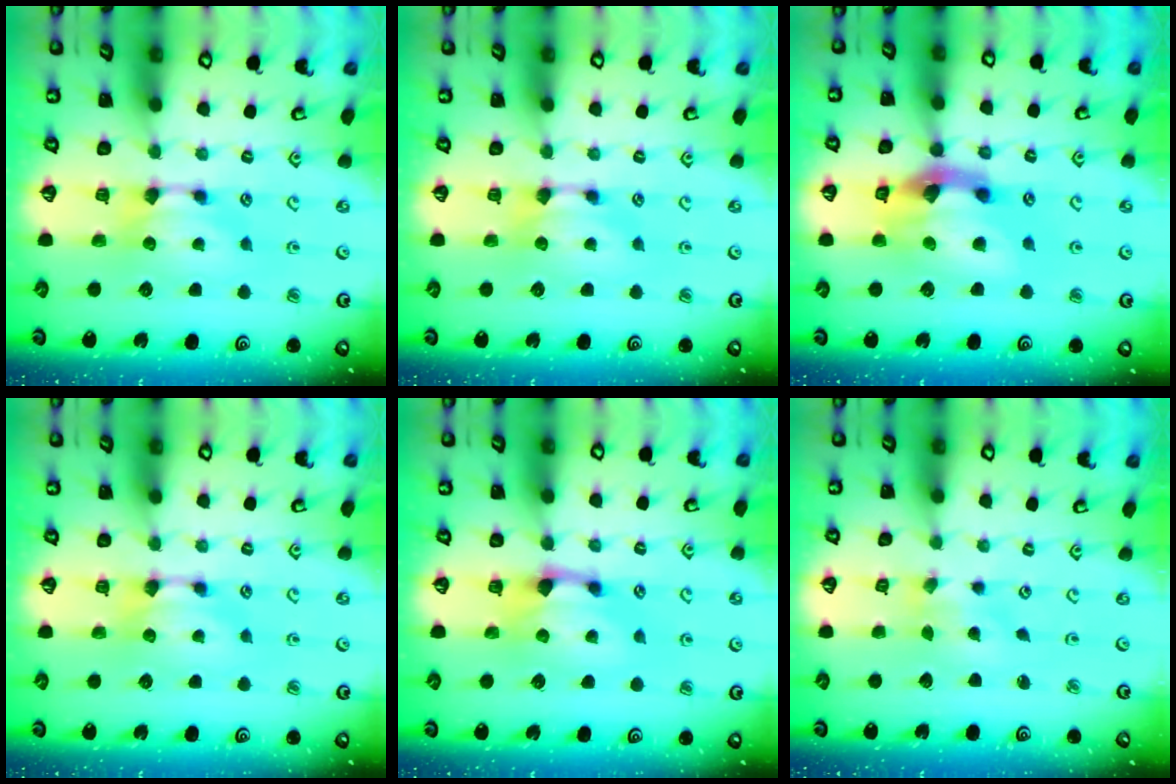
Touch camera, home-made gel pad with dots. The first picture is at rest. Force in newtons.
{"total": 0.0}
{"total": 8.0, "press": 7.6, "slide": 2.7}
{"total": 0.0}
{"total": 1.2, "press": 0.3, "slide": 1.2}
{"total": 1.9, "press": 1.5, "slide": 1.2}